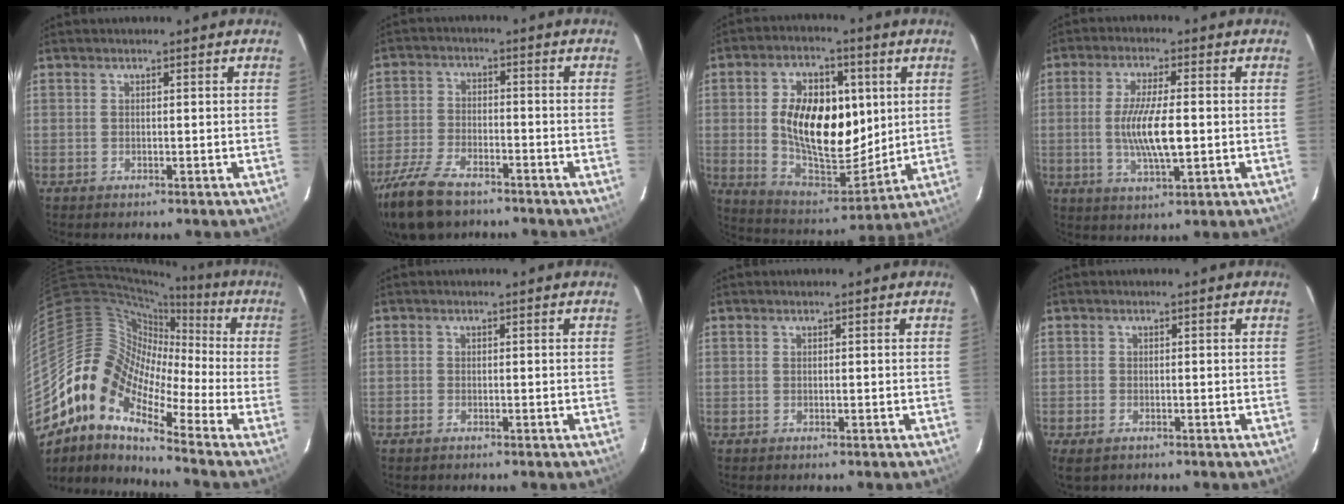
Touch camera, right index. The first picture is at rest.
{"total": 14.0, "force": [-10.4, 6.0, 7.1], "torque": [-0.181, -0.021, -0.201]}
{"total": 18.7, "force": [2.7, 10.6, 15.1], "torque": [-0.272, 0.008, 0.057]}
{"total": 9.3, "force": [-0.7, 2.1, 9.0], "torque": [-0.170, -0.009, -0.011]}
{"total": 13.2, "force": [-7.2, 6.6, 8.9], "torque": [-0.139, 0.006, -0.160]}
{"total": 0.9, "force": [-0.7, 0.6, 0.1], "torque": [-0.005, 0.000, -0.014]}
{"total": 0.0}
{"total": 3.1, "force": [-1.8, 1.9, 1.5], "torque": [-0.031, -0.011, -0.032]}